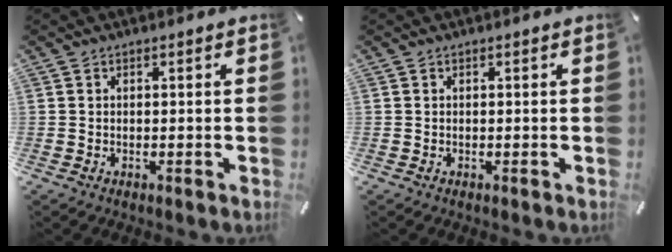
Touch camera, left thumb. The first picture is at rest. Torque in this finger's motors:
{"motor_torque": [-0.48, -0.28, 0.00, -0.02, 0.00]}